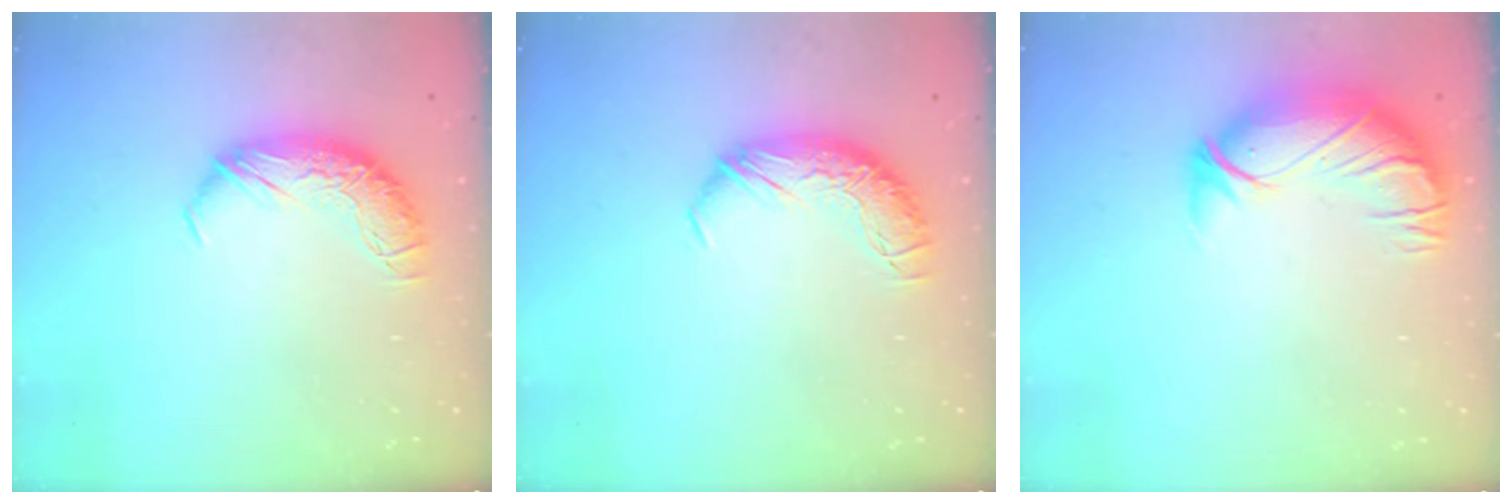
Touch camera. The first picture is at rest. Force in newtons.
{"total": 0.0}
{"total": 3.0, "press": 0.2, "slide": 2.9}